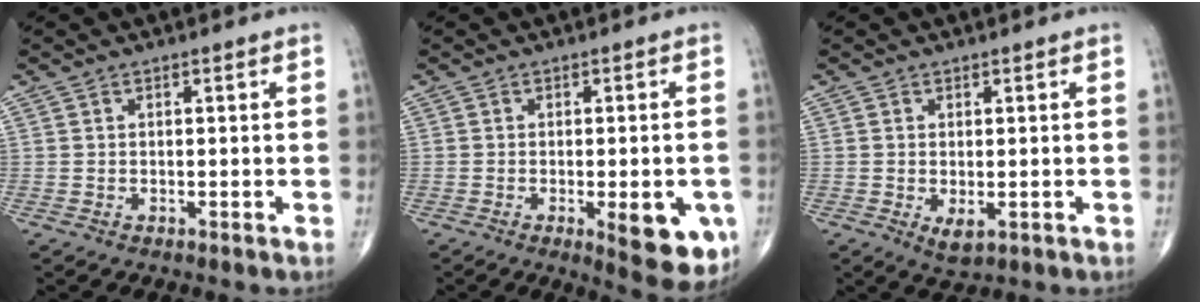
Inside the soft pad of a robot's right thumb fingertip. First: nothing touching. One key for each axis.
{"total": 11.2, "fx": -3.7, "fy": 3.8, "fz": 9.9, "tx": -0.103, "ty": -0.008, "tz": -0.036}
{"total": 2.9, "fx": -0.7, "fy": 1.4, "fz": 2.5, "tx": -0.038, "ty": -0.008, "tz": -0.005}